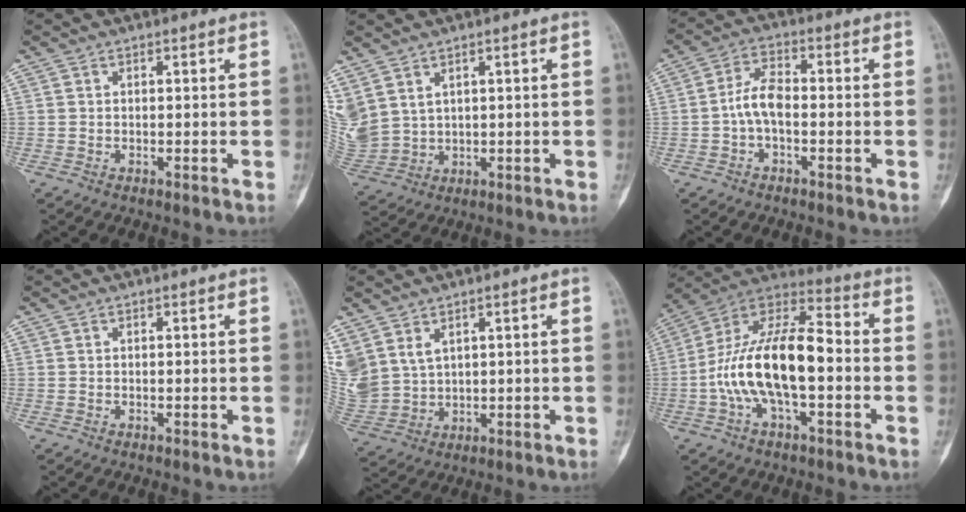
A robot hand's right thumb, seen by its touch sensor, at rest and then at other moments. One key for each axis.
{"total": 9.7, "fx": 4.6, "fy": 6.6, "fz": 5.4, "tx": -0.140, "ty": -0.011, "tz": 0.116}
{"total": 5.8, "fx": -1.2, "fy": 2.9, "fz": 4.8, "tx": -0.092, "ty": 0.023, "tz": -0.030}
{"total": 0.0}
{"total": 11.7, "fx": 5.4, "fy": 8.3, "fz": 6.2, "tx": -0.162, "ty": -0.004, "tz": 0.132}
{"total": 19.0, "fx": -2.7, "fy": 8.4, "fz": 16.8, "tx": -0.307, "ty": 0.051, "tz": -0.053}